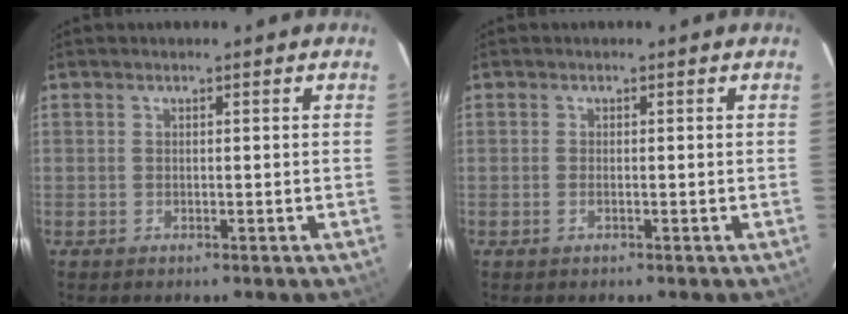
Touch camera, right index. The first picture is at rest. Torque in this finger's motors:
{"motor_torque": [-0.12, 0.02, 0.01, -0.01]}